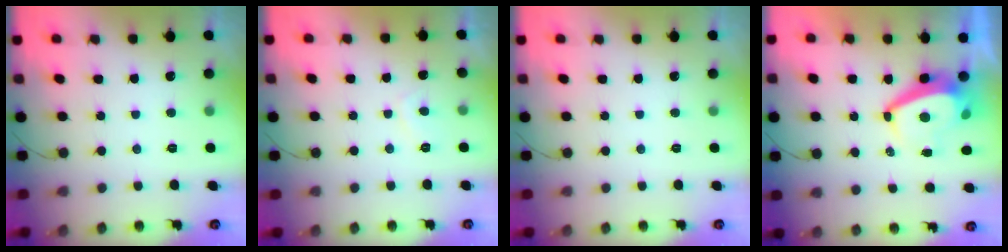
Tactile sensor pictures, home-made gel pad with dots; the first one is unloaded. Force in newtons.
{"total": 1.4, "press": 1.2, "slide": 0.7}
{"total": 0.0}
{"total": 6.8, "press": 6.7, "slide": 0.9}